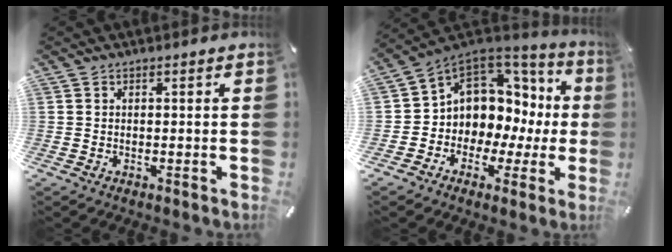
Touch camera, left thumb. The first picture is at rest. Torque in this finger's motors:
{"motor_torque": [0.63, 0.82, 0.95, 0.88, 0.17]}